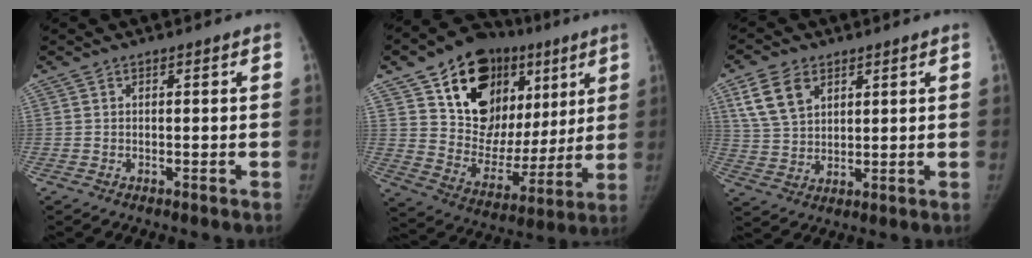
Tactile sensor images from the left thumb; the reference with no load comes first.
{"total": 25.2, "force": [11.7, 17.2, 14.2], "torque": [-0.159, -0.005, 0.196]}
{"total": 8.8, "force": [4.3, 5.7, 5.1], "torque": [-0.085, -0.011, 0.091]}